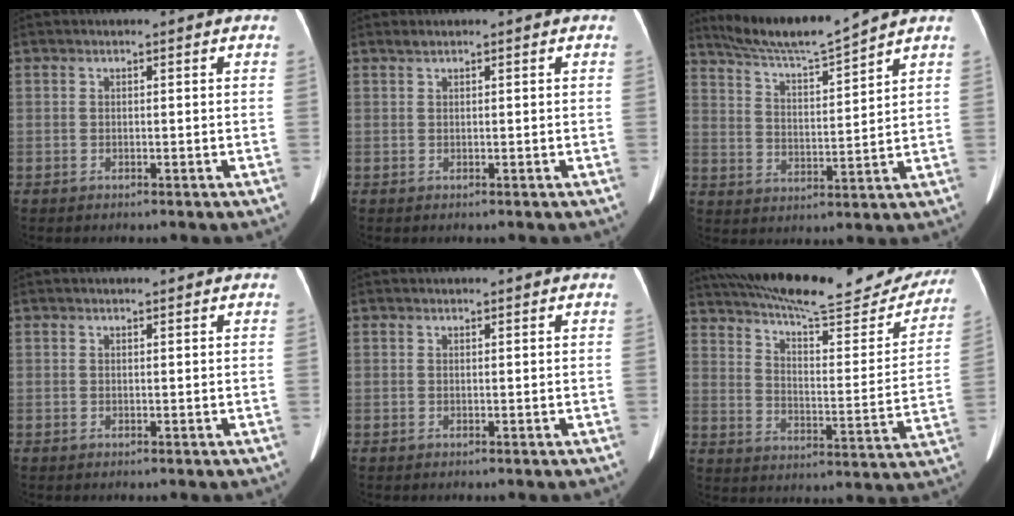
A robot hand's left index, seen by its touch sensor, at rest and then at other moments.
{"total": 0.6, "force": [0.6, 0.0, 0.2], "torque": [-0.012, 0.008, 0.016]}
{"total": 9.8, "force": [9.2, -1.6, 3.1], "torque": [-0.061, -0.005, 0.170]}
{"total": 2.5, "force": [2.3, 0.4, 0.9], "torque": [-0.011, 0.021, 0.031]}
{"total": 2.2, "force": [2.1, 0.4, 0.5], "torque": [-0.011, 0.024, 0.029]}
{"total": 28.8, "force": [25.1, 5.5, 13.1], "torque": [-0.209, -0.034, 0.332]}